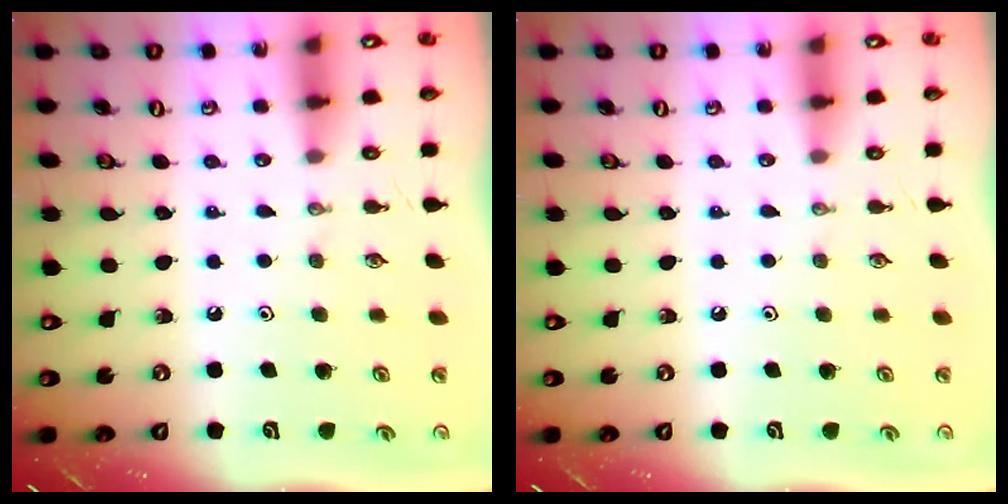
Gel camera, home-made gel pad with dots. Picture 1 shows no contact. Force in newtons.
{"total": 0.0}